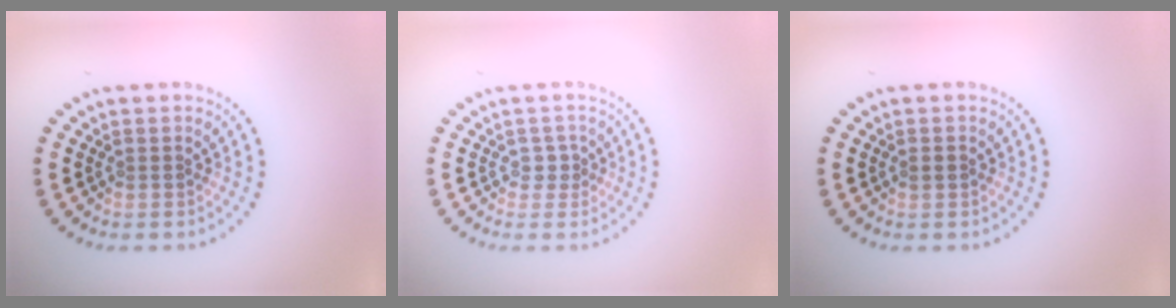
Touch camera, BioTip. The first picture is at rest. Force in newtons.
{"total": 1.1, "press": 0.9, "slide": 0.6}
{"total": 0.8, "press": 0.8, "slide": 0.0}